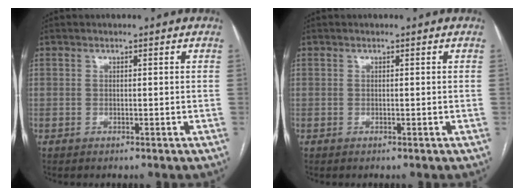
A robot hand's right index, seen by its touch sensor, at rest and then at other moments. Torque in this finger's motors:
{"motor_torque": [0.00, 0.00, 0.00, 0.00]}